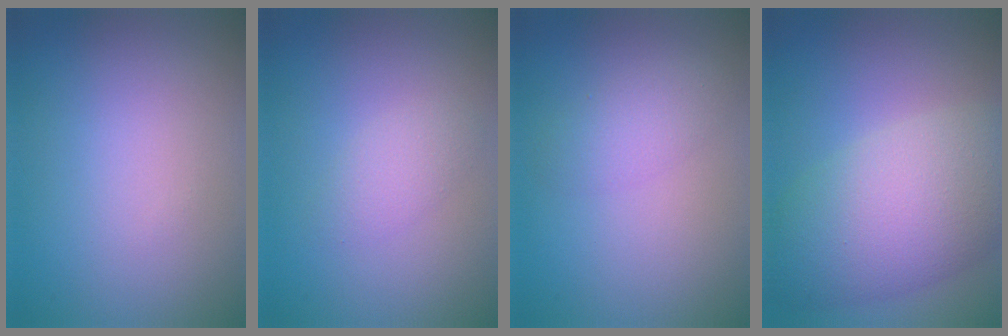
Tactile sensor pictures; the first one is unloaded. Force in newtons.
{"total": 1.8, "press": 1.8, "slide": 0.1}
{"total": 1.9, "press": 1.9, "slide": 0.1}
{"total": 9.3, "press": 9.3, "slide": 0.5}